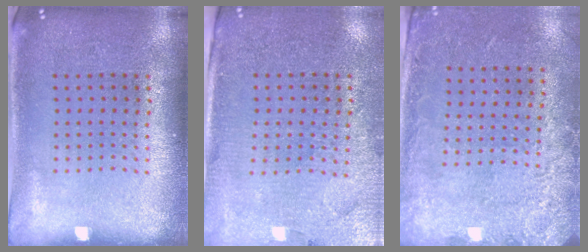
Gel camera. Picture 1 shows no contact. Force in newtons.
{"total": 3.1, "press": 2.9, "slide": 0.9}
{"total": 2.7, "press": 1.9, "slide": 1.9}